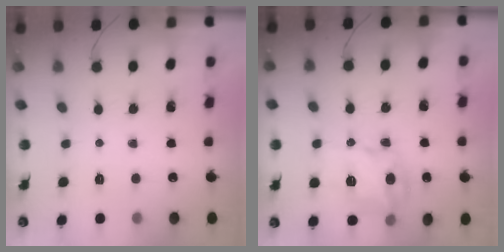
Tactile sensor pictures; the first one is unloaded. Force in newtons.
{"total": 12.1, "press": 12.0, "slide": 1.3}